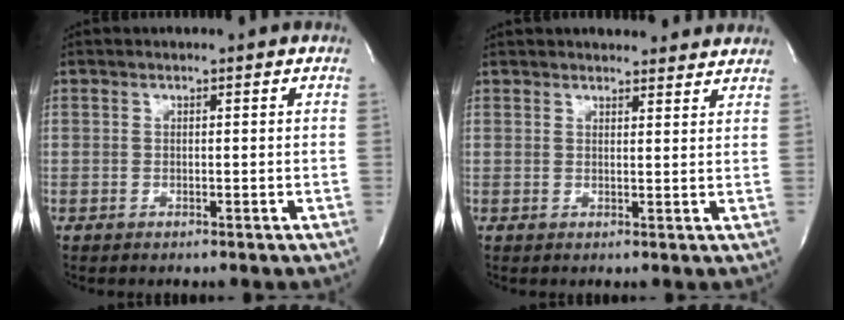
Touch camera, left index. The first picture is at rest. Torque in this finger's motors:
{"motor_torque": [0.16, -0.25, 0.45, 0.10]}